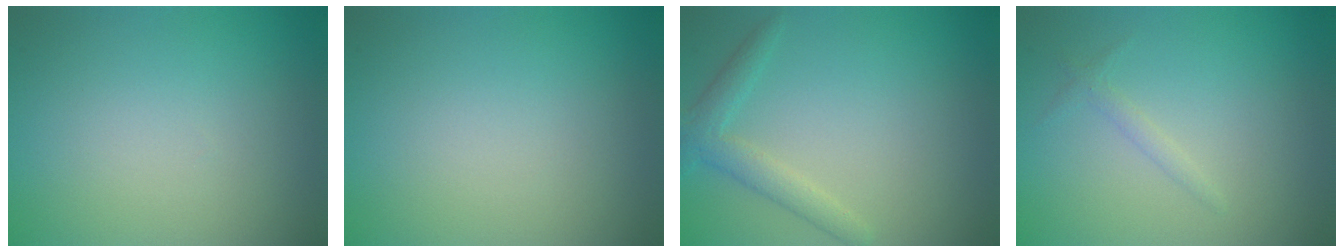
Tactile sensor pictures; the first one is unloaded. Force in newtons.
{"total": 0.0}
{"total": 2.6, "press": 2.6, "slide": 0.1}
{"total": 0.9, "press": 0.9, "slide": 0.1}